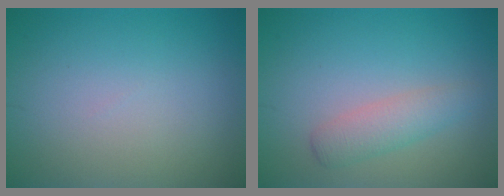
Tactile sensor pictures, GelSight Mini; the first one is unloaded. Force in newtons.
{"total": 2.5, "press": 2.5, "slide": 0.0}